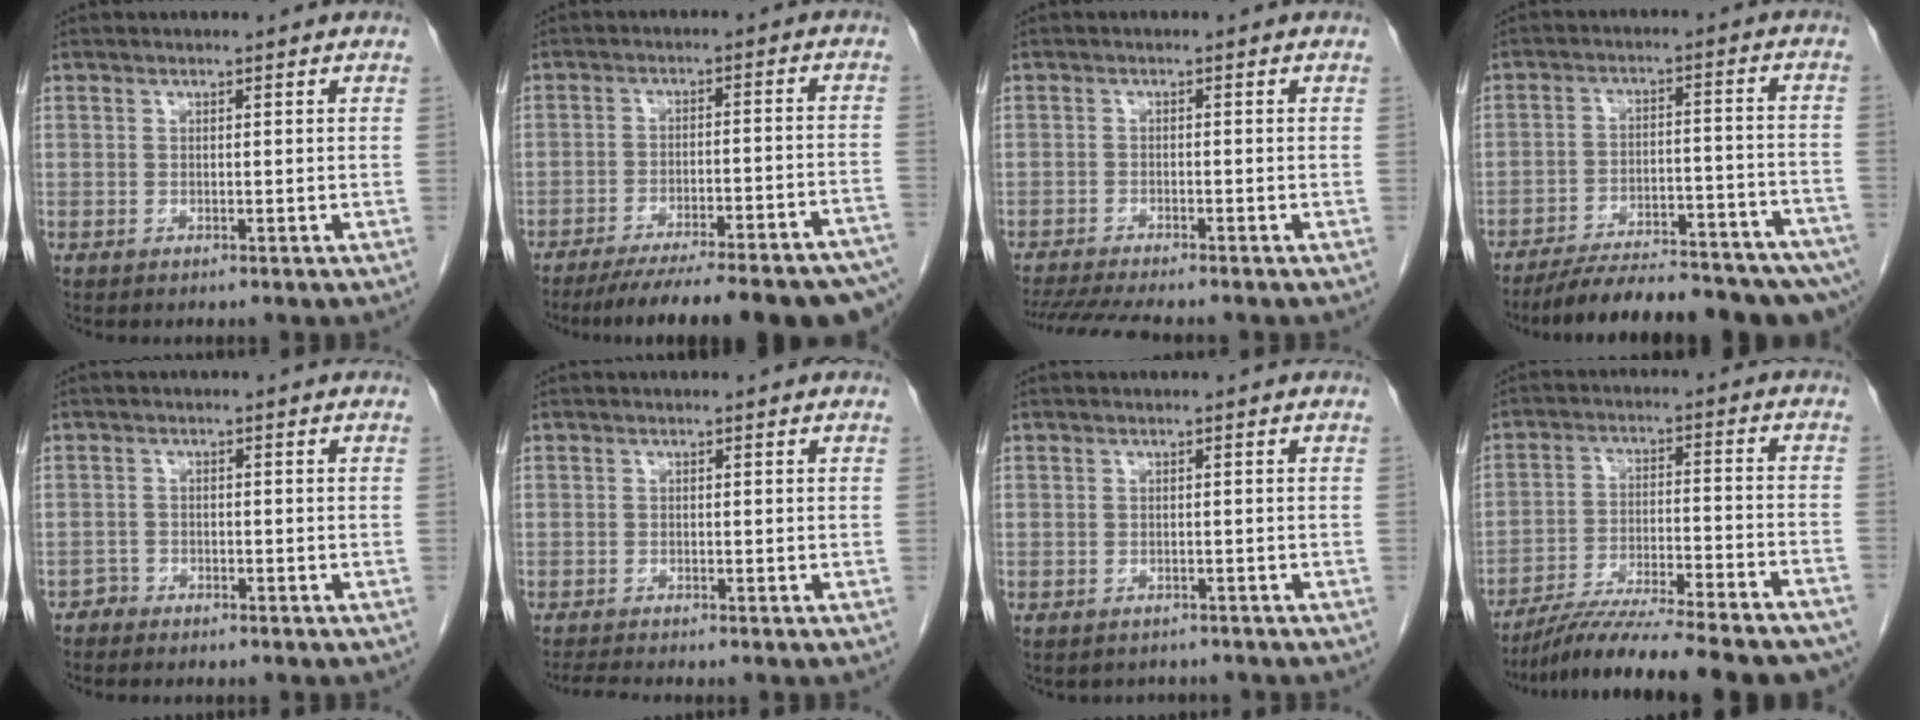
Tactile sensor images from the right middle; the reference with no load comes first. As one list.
[{"total": 22.7, "force": [-19.5, 1.1, 11.5], "torque": [-0.103, -0.017, -0.259]}, {"total": 8.7, "force": [-7.7, 0.4, 4.1], "torque": [-0.062, -0.016, -0.122]}, {"total": 21.6, "force": [-18.2, 3.6, 11.1], "torque": [-0.120, 0.002, -0.252]}, {"total": 1.4, "force": [-1.3, 0.6, -0.3], "torque": [0.003, 0.003, -0.026]}, {"total": 1.9, "force": [-1.7, -0.6, 0.5], "torque": [-0.018, -0.010, -0.035]}, {"total": 2.3, "force": [-2.0, 1.2, 0.1], "torque": [-0.006, 0.001, -0.027]}, {"total": 22.3, "force": [-19.4, 1.6, 10.9], "torque": [-0.130, -0.017, -0.285]}]